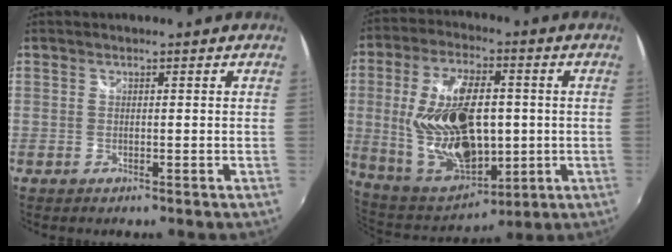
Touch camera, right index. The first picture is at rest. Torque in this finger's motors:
{"motor_torque": [1.51, 0.62, 1.05, 0.21]}